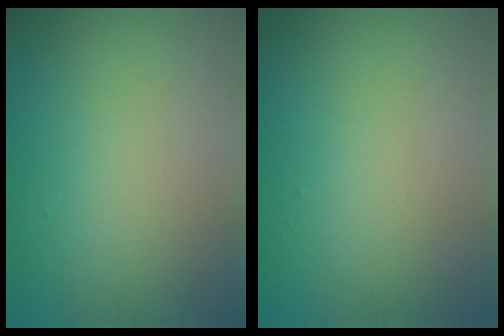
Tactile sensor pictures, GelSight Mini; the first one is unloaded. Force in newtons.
{"total": 0.0}